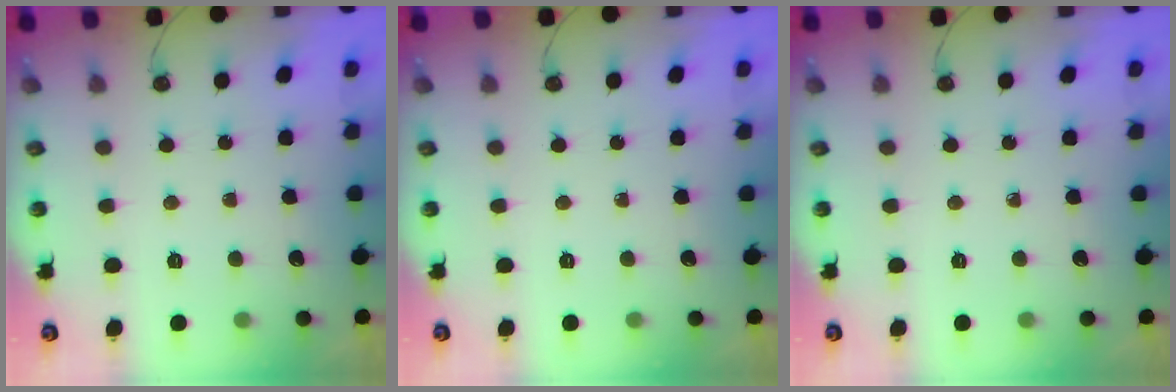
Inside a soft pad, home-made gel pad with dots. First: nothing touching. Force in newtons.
{"total": 0.0}
{"total": 0.0}